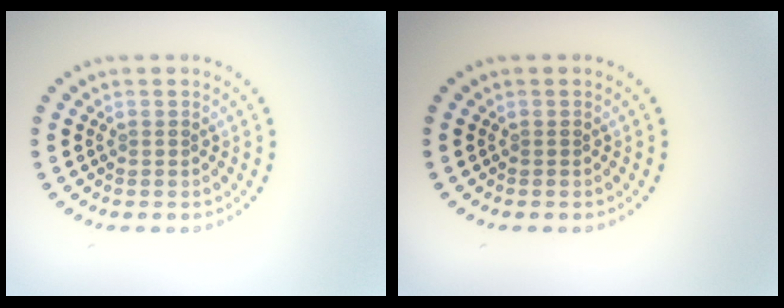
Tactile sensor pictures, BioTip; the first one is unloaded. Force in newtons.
{"total": 0.0}